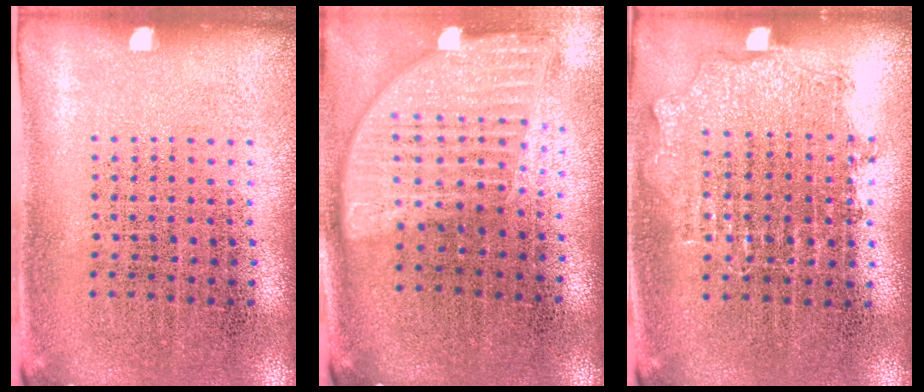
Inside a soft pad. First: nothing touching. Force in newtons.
{"total": 1.9, "press": 1.6, "slide": 1.1}
{"total": 0.9, "press": 0.9, "slide": 0.2}